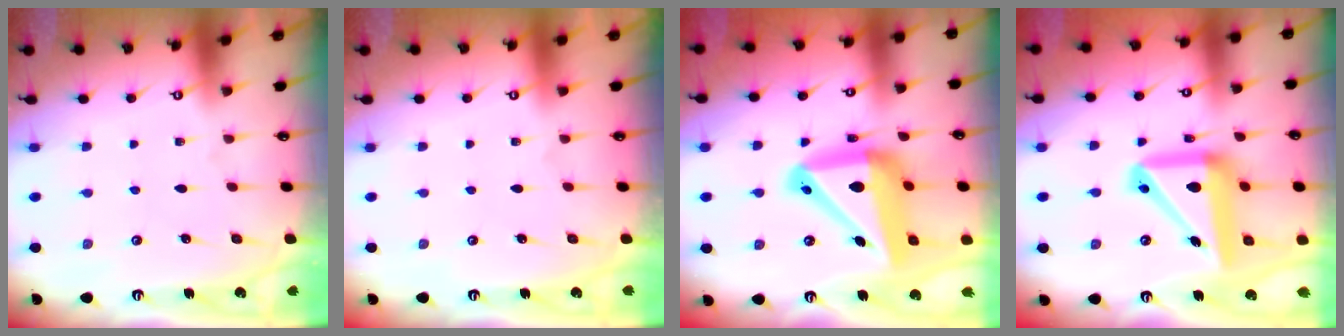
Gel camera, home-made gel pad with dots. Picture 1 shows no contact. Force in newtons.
{"total": 0.0}
{"total": 19.6, "press": 19.5, "slide": 2.0}
{"total": 17.5, "press": 17.3, "slide": 2.6}